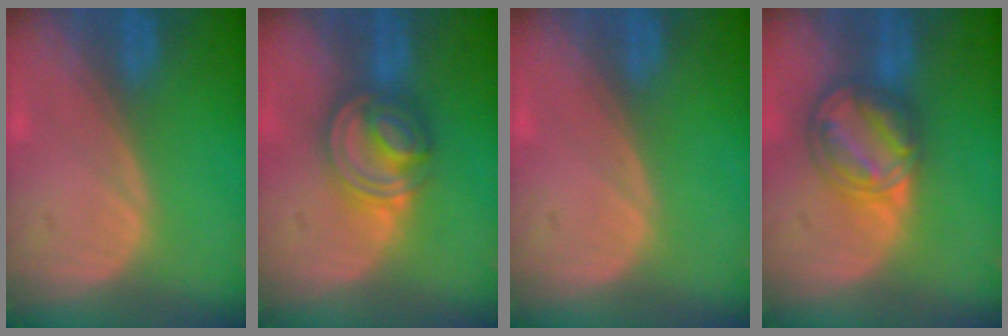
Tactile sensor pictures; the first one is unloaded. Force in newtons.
{"total": 7.4, "press": 6.5, "slide": 3.5}
{"total": 0.0}
{"total": 8.4, "press": 7.1, "slide": 4.5}